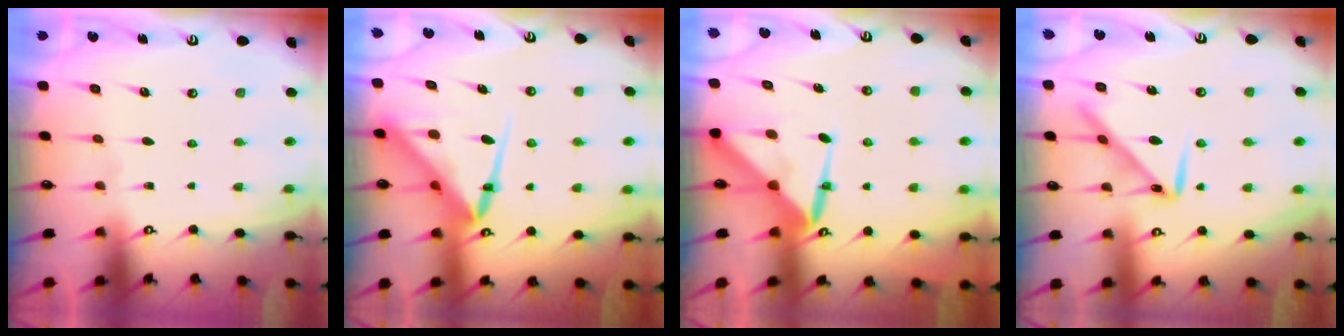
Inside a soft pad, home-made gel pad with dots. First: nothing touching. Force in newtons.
{"total": 11.1, "press": 11.0, "slide": 1.1}
{"total": 8.9, "press": 8.9, "slide": 0.8}
{"total": 10.5, "press": 10.5, "slide": 0.5}